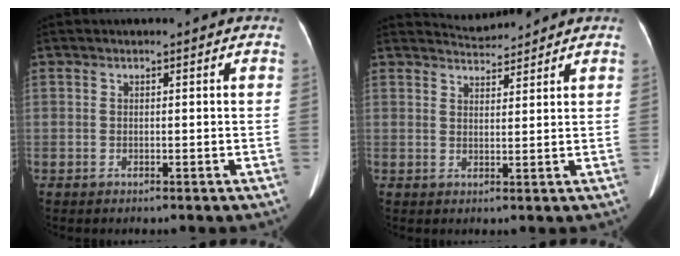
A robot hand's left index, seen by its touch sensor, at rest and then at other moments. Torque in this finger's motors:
{"motor_torque": [0.14, -0.30, -0.02, -0.02]}